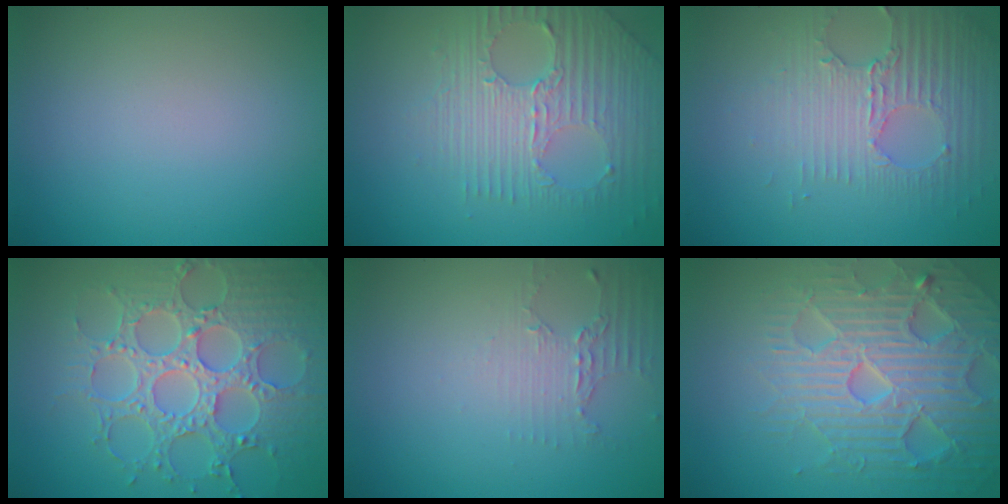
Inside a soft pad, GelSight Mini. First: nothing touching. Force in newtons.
{"total": 7.1, "press": 4.7, "slide": 5.3}
{"total": 3.5, "press": 3.4, "slide": 1.1}
{"total": 7.7, "press": 6.2, "slide": 4.6}
{"total": 2.2, "press": 1.6, "slide": 1.5}
{"total": 7.4, "press": 7.2, "slide": 1.4}